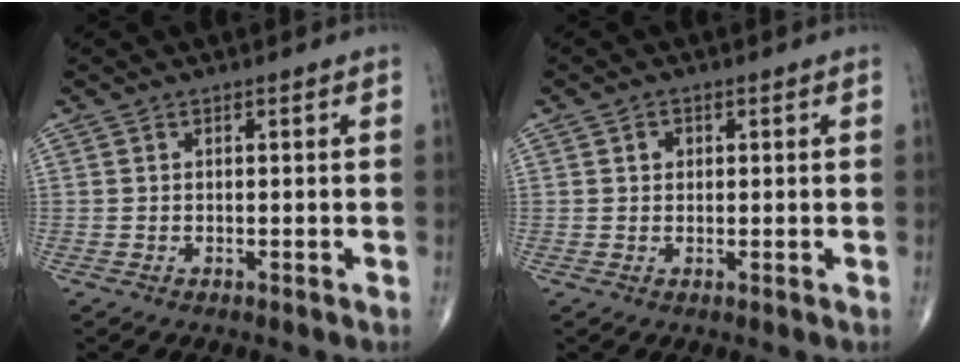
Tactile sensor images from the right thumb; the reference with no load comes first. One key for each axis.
{"total": 1.6, "fx": 0.4, "fy": 1.4, "fz": 0.7, "tx": -0.005, "ty": 0.000, "tz": 0.005}